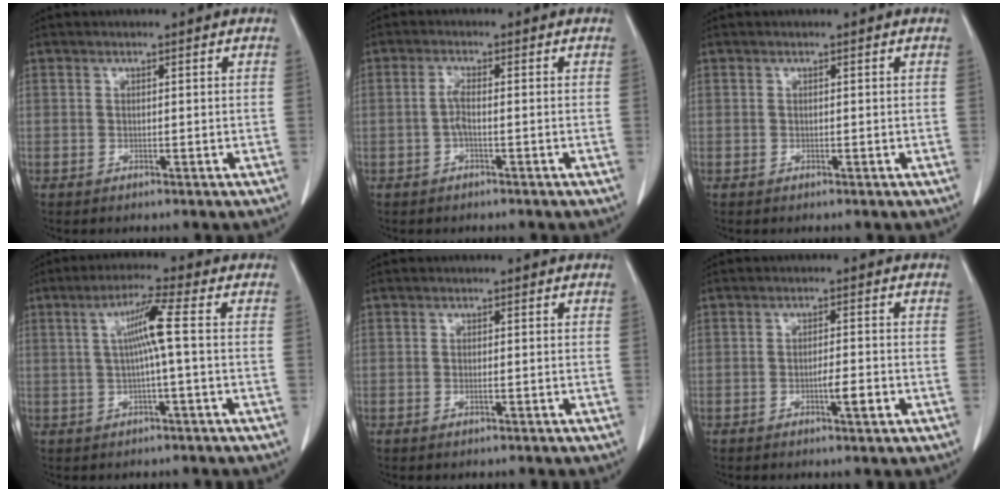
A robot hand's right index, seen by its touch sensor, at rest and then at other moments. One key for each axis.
{"total": 2.1, "fx": -0.6, "fy": 0.2, "fz": 2.0, "tx": -0.041, "ty": 0.003, "tz": -0.015}
{"total": 0.0}
{"total": 5.9, "fx": 0.3, "fy": -0.8, "fz": 5.8, "tx": -0.107, "ty": 0.013, "tz": 0.009}
{"total": 0.7, "fx": -0.3, "fy": 0.0, "fz": 0.6, "tx": -0.015, "ty": 0.000, "tz": -0.005}
{"total": 3.3, "fx": -1.3, "fy": 0.3, "fz": 3.0, "tx": -0.046, "ty": 0.000, "tz": -0.019}